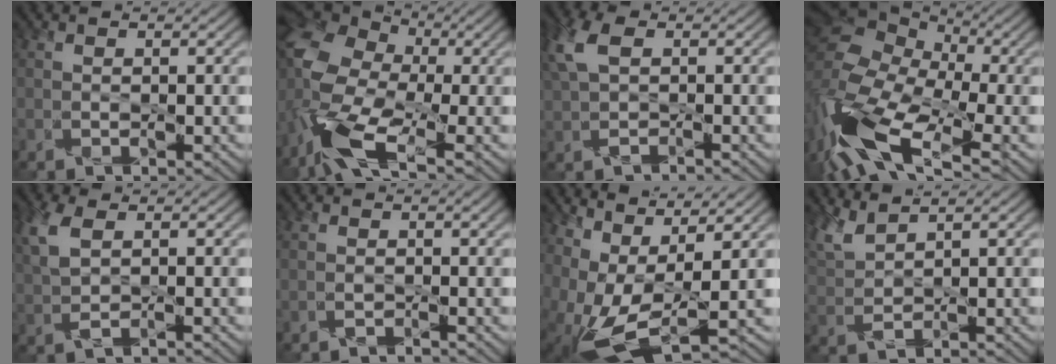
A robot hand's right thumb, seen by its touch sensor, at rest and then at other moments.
{"total": 15.7, "force": [-6.2, 8.7, 11.6], "torque": [-0.287, -0.014, -0.125]}
{"total": 4.6, "force": [1.1, 2.7, 3.6], "torque": [-0.095, 0.017, 0.016]}
{"total": 16.7, "force": [-6.1, 8.9, 12.8], "torque": [-0.300, -0.011, -0.119]}
{"total": 3.7, "force": [1.1, 1.8, 3.0], "torque": [-0.082, 0.012, 0.020]}
{"total": 0.6, "force": [-0.5, -0.2, -0.1], "torque": [0.009, 0.003, -0.014]}
{"total": 9.6, "force": [2.0, 4.9, 8.0], "torque": [-0.170, -0.005, 0.040]}
{"total": 3.7, "force": [3.1, 0.8, 1.7], "torque": [-0.056, 0.010, 0.067]}